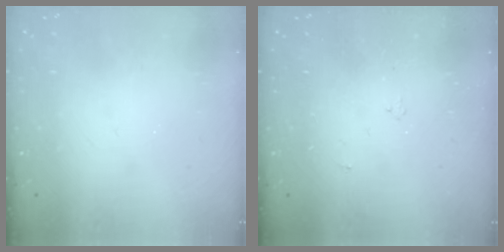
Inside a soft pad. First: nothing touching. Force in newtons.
{"total": 2.7, "press": 2.7, "slide": 0.5}